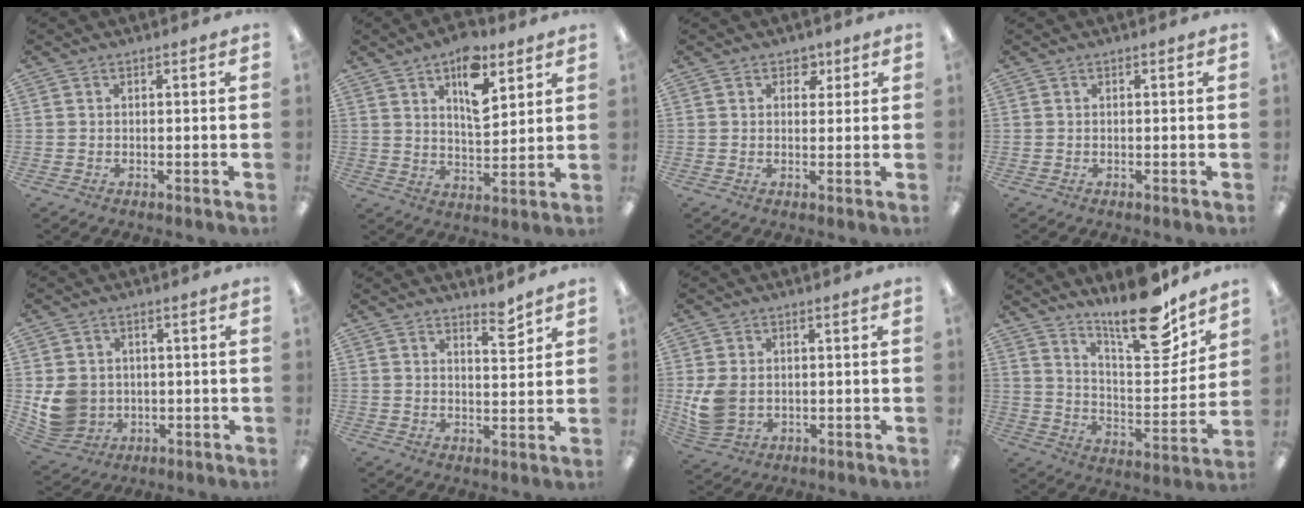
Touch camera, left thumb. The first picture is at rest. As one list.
[{"total": 13.6, "force": [8.2, 6.4, 8.8], "torque": [-0.115, -0.043, 0.136]}, {"total": 3.0, "force": [1.5, 2.3, 1.2], "torque": [-0.002, -0.005, 0.023]}, {"total": 0.0}, {"total": 8.2, "force": [0.1, 7.6, 3.0], "torque": [-0.080, 0.006, 0.010]}, {"total": 4.7, "force": [4.0, 1.0, 2.3], "torque": [-0.014, -0.034, 0.064]}, {"total": 6.7, "force": [0.1, 5.0, 4.5], "torque": [-0.097, -0.001, 0.005]}, {"total": 18.2, "force": [14.9, 4.4, 9.5], "torque": [-0.147, -0.109, 0.248]}]